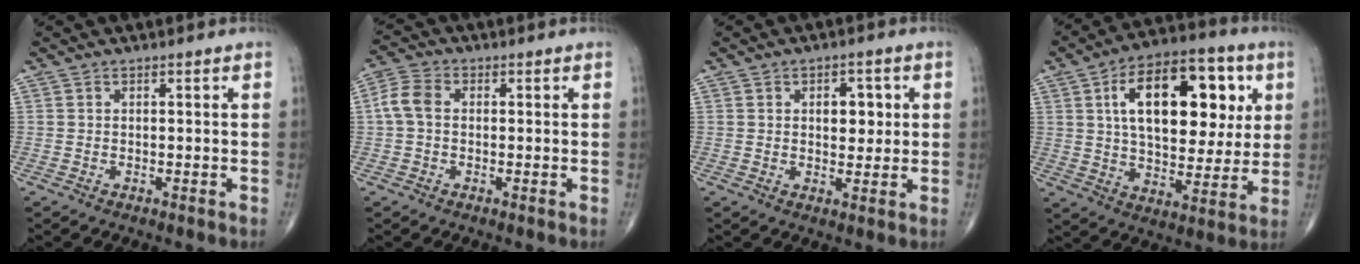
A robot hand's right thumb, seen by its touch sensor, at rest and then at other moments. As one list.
[{"total": 4.9, "force": [0.1, 3.4, 3.5], "torque": [-0.077, 0.015, -0.005]}, {"total": 5.5, "force": [1.3, 3.4, 4.1], "torque": [-0.032, -0.004, 0.017]}, {"total": 22.8, "force": [6.3, 12.2, 18.2], "torque": [-0.245, -0.004, 0.093]}]